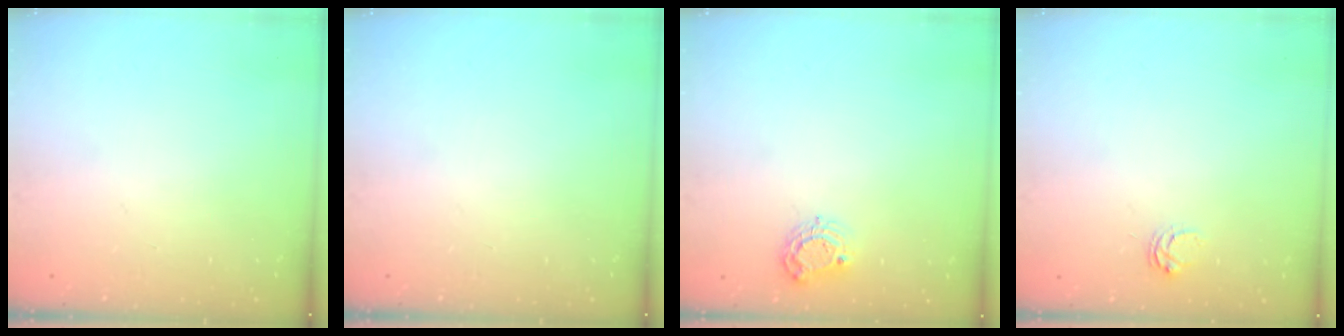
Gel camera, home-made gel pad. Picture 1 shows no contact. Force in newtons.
{"total": 0.0}
{"total": 5.9, "press": 5.9, "slide": 0.3}
{"total": 3.9, "press": 3.9, "slide": 0.2}